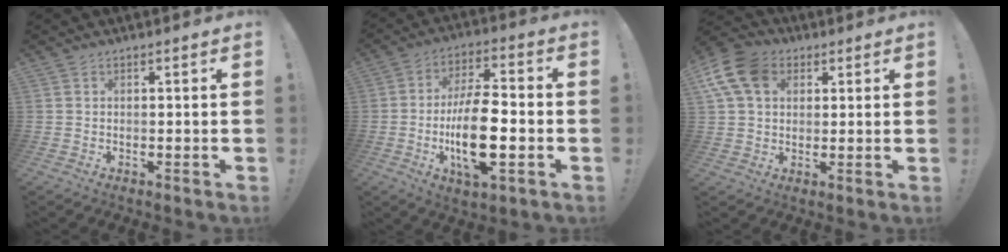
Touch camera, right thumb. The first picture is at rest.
{"total": 16.4, "force": [-3.4, 6.3, 14.7], "torque": [-0.276, -0.002, -0.062]}
{"total": 12.9, "force": [4.6, 9.2, 7.8], "torque": [-0.158, -0.007, 0.090]}